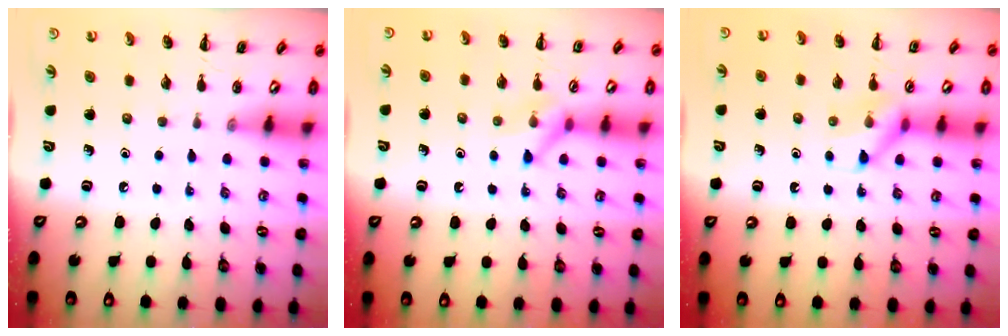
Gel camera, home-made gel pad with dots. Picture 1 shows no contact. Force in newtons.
{"total": 7.7, "press": 7.7, "slide": 0.2}
{"total": 9.3, "press": 9.3, "slide": 0.7}